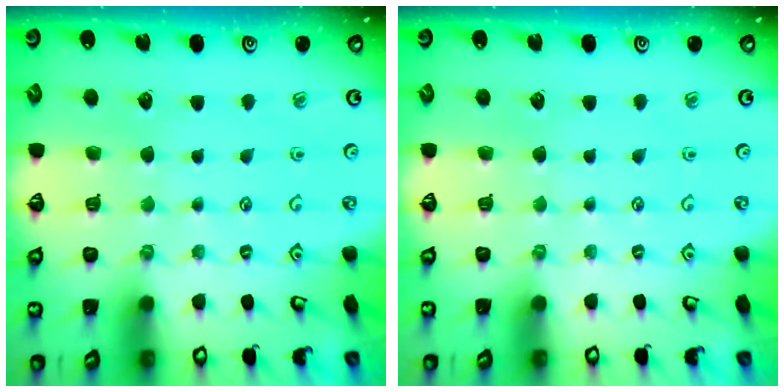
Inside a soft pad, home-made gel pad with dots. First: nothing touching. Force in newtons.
{"total": 0.0}